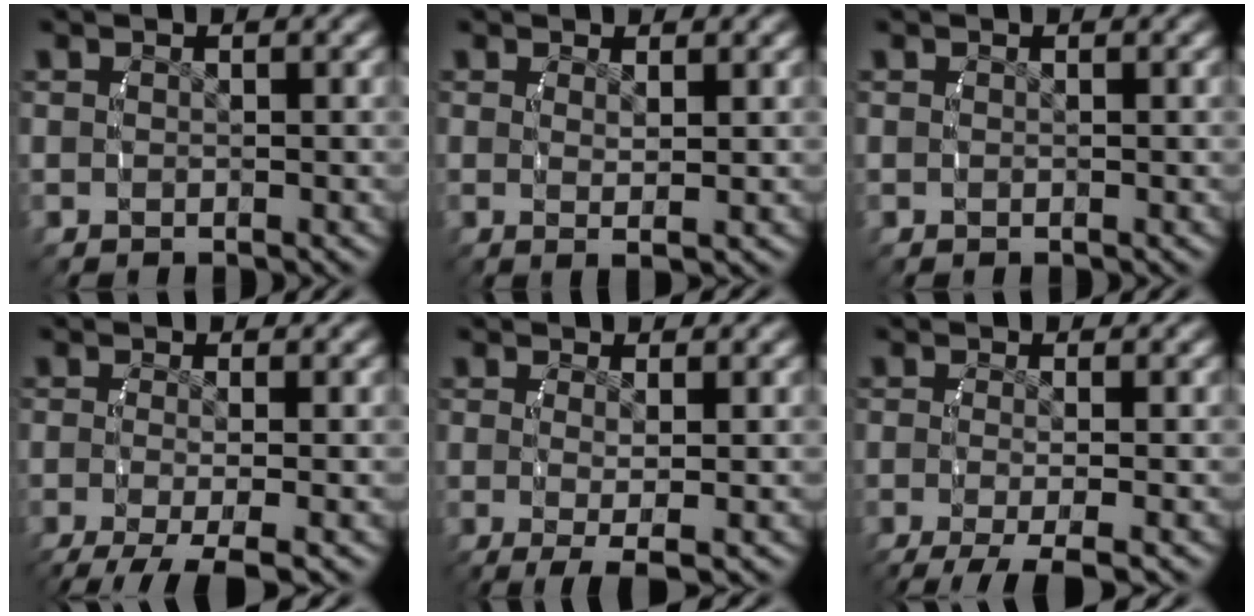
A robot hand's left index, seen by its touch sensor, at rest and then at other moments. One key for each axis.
{"total": 1.4, "fx": 0.2, "fy": -0.1, "fz": 1.4, "tx": -0.039, "ty": -0.012, "tz": 0.011}
{"total": 0.0}
{"total": 6.7, "fx": -4.4, "fy": 2.4, "fz": 4.4, "tx": -0.078, "ty": -0.033, "tz": -0.048}
{"total": 4.6, "fx": -2.4, "fy": 1.4, "fz": 3.7, "tx": -0.075, "ty": -0.027, "tz": -0.020}
{"total": 6.1, "fx": -4.2, "fy": 2.0, "fz": 4.0, "tx": -0.068, "ty": -0.027, "tz": -0.047}